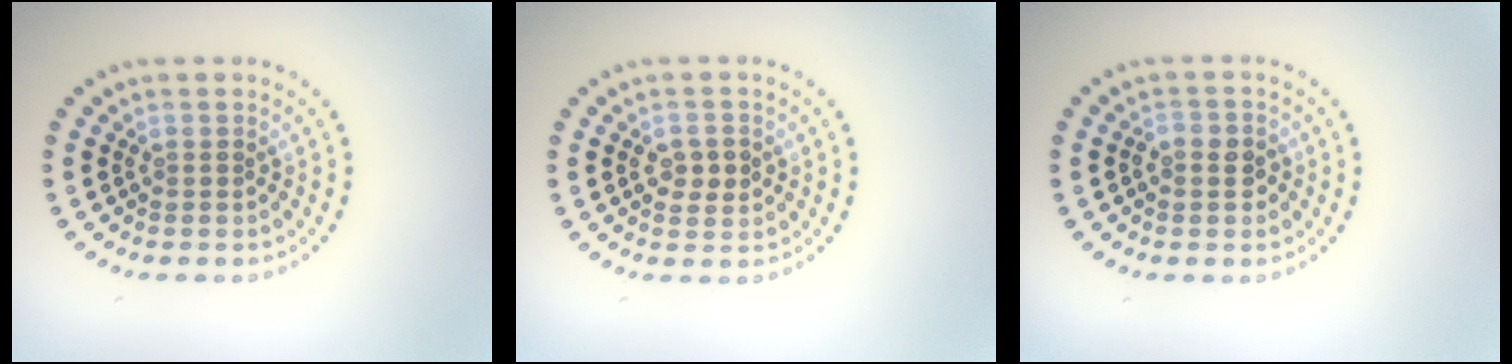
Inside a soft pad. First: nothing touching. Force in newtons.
{"total": 2.2, "press": 2.2, "slide": 0.1}
{"total": 2.0, "press": 1.9, "slide": 0.5}